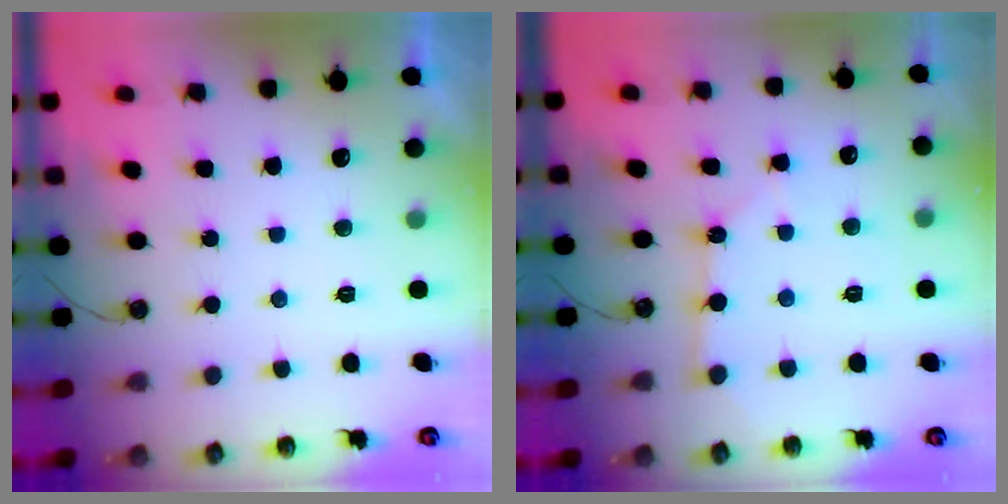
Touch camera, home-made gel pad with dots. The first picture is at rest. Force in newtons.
{"total": 2.1, "press": 2.1, "slide": 0.3}